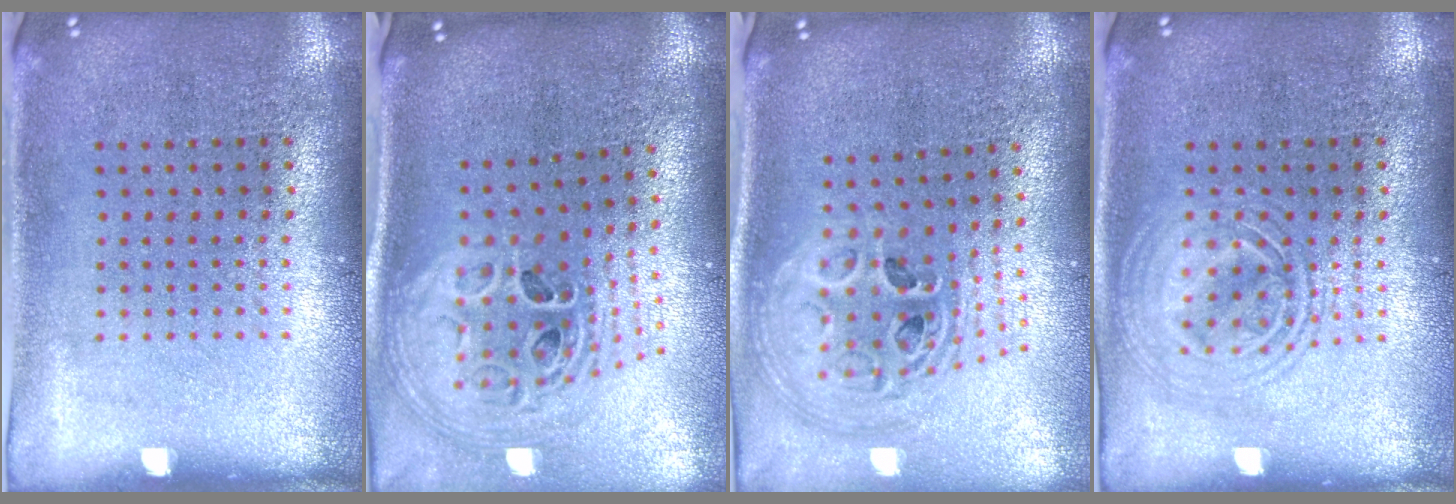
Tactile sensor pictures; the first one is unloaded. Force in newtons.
{"total": 2.6, "press": 1.9, "slide": 1.8}
{"total": 2.6, "press": 1.9, "slide": 1.8}
{"total": 3.0, "press": 3.0, "slide": 0.5}